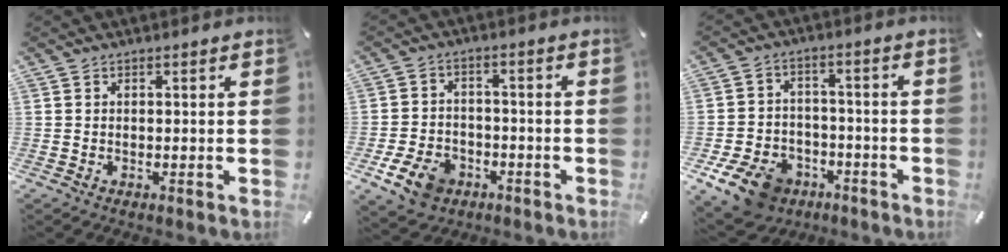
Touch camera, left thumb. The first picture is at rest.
{"total": 8.8, "force": [-4.4, 6.3, 4.3], "torque": [-0.086, 0.024, -0.081]}
{"total": 11.1, "force": [-6.4, 7.6, 5.0], "torque": [-0.094, 0.046, -0.114]}